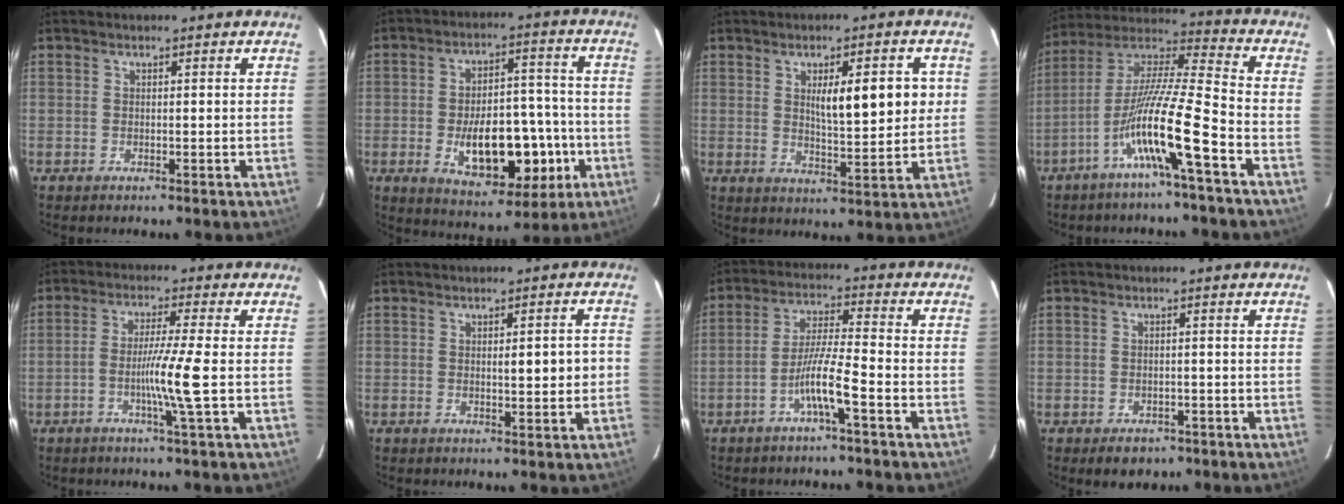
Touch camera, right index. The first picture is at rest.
{"total": 14.6, "force": [-3.9, 7.1, 12.2], "torque": [-0.184, 0.018, -0.045]}
{"total": 9.2, "force": [2.1, 2.2, 8.7], "torque": [-0.129, 0.002, 0.036]}
{"total": 13.7, "force": [-6.2, -0.8, 12.2], "torque": [-0.240, 0.002, -0.121]}
{"total": 6.4, "force": [-1.5, -1.5, 6.0], "torque": [-0.113, -0.008, -0.031]}
{"total": 3.9, "force": [0.0, 0.9, 3.8], "torque": [-0.052, 0.005, 0.002]}
{"total": 6.7, "force": [-3.1, -0.4, 5.9], "torque": [-0.116, 0.011, -0.060]}
{"total": 3.6, "force": [-2.4, 2.4, 1.2], "torque": [-0.015, 0.002, -0.025]}